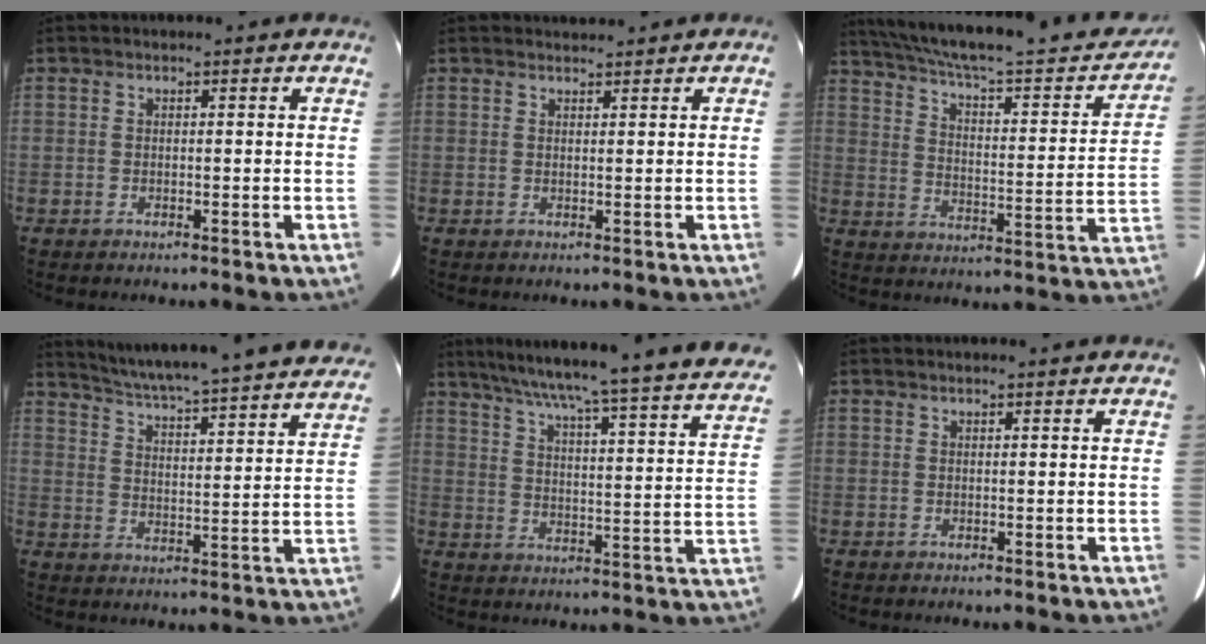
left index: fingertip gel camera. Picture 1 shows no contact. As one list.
[{"total": 0.9, "force": [0.9, 0.0, -0.2], "torque": [-0.001, 0.006, 0.017]}, {"total": 28.6, "force": [24.9, 4.9, 13.1], "torque": [-0.212, -0.023, 0.331]}, {"total": 29.9, "force": [27.1, 2.8, 12.3], "torque": [-0.193, -0.044, 0.344]}, {"total": 33.8, "force": [30.2, 1.8, 15.1], "torque": [-0.213, -0.075, 0.372]}, {"total": 1.2, "force": [1.1, 0.2, 0.4], "torque": [-0.009, 0.010, 0.014]}]